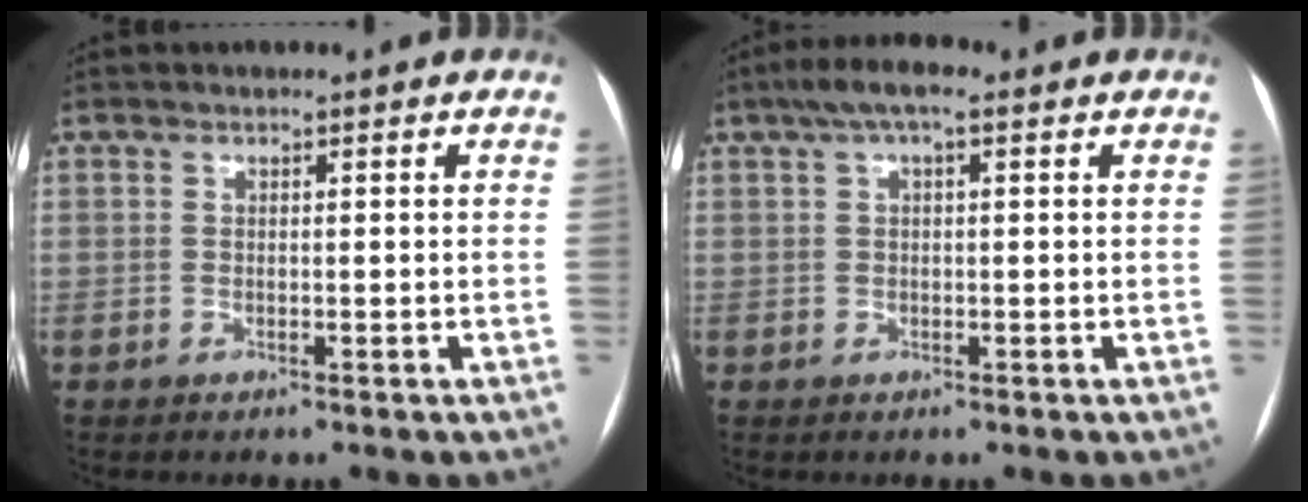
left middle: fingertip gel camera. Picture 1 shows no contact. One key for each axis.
{"total": 5.0, "fx": 2.7, "fy": 1.4, "fz": 4.0, "tx": -0.077, "ty": 0.033, "tz": 0.041}